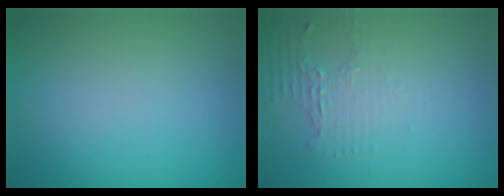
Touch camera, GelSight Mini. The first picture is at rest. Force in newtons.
{"total": 2.2, "press": 1.5, "slide": 1.5}